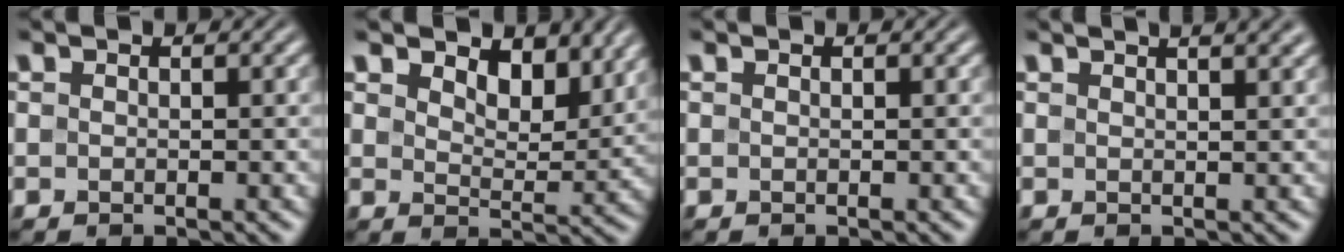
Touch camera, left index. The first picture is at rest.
{"total": 4.8, "force": [3.4, 2.3, 2.4], "torque": [-0.045, -0.009, 0.046]}
{"total": 0.0}
{"total": 5.9, "force": [3.7, 2.6, 3.8], "torque": [-0.018, 0.044, 0.013]}